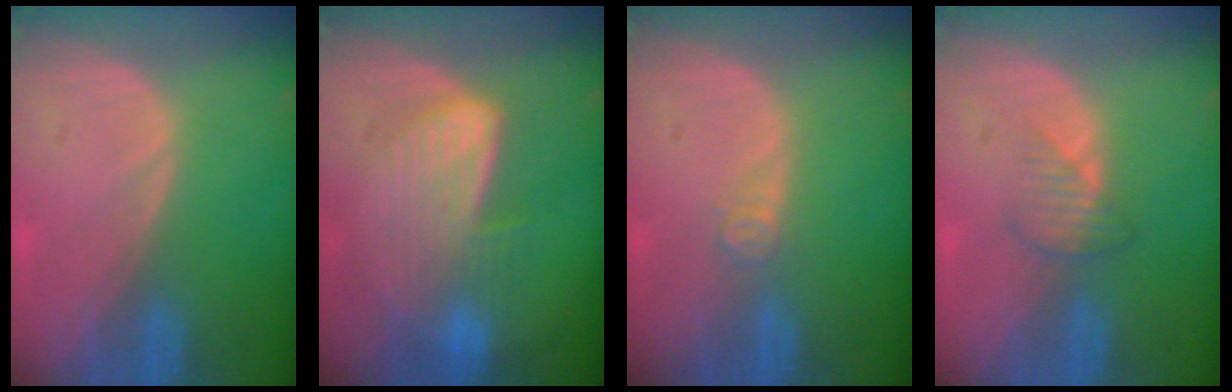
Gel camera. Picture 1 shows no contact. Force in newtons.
{"total": 6.7, "press": 6.7, "slide": 0.4}
{"total": 2.0, "press": 1.6, "slide": 1.1}
{"total": 2.7, "press": 2.6, "slide": 0.7}